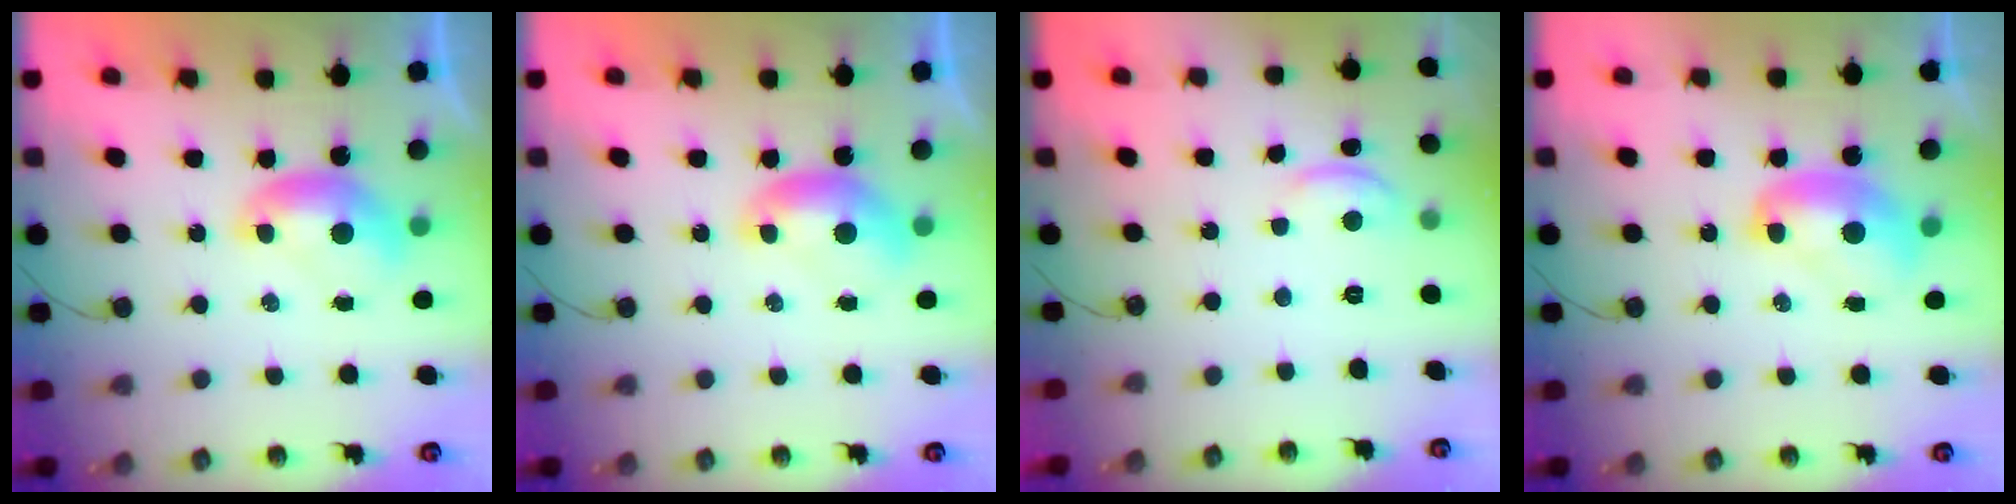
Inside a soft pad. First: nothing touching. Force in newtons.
{"total": 0.0}
{"total": 1.4, "press": 1.3, "slide": 0.5}
{"total": 2.4, "press": 2.4, "slide": 0.2}